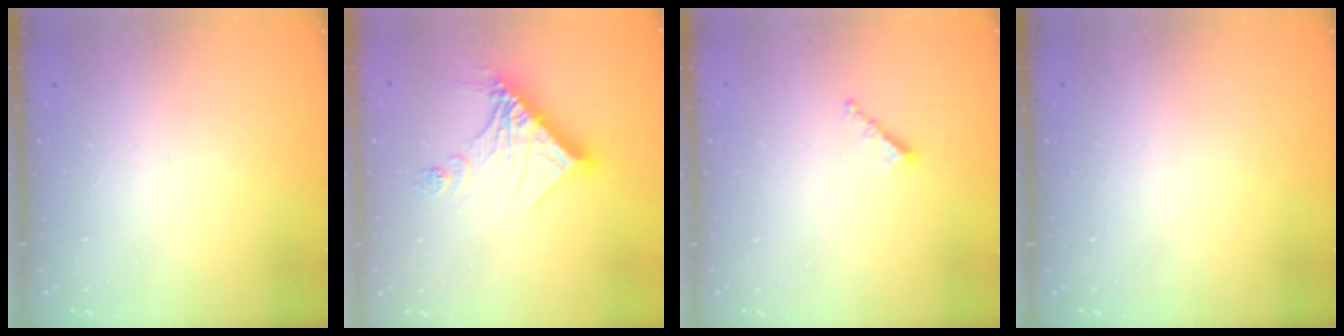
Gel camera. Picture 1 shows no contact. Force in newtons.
{"total": 14.3, "press": 14.2, "slide": 1.4}
{"total": 1.8, "press": 1.7, "slide": 0.5}
{"total": 0.0}